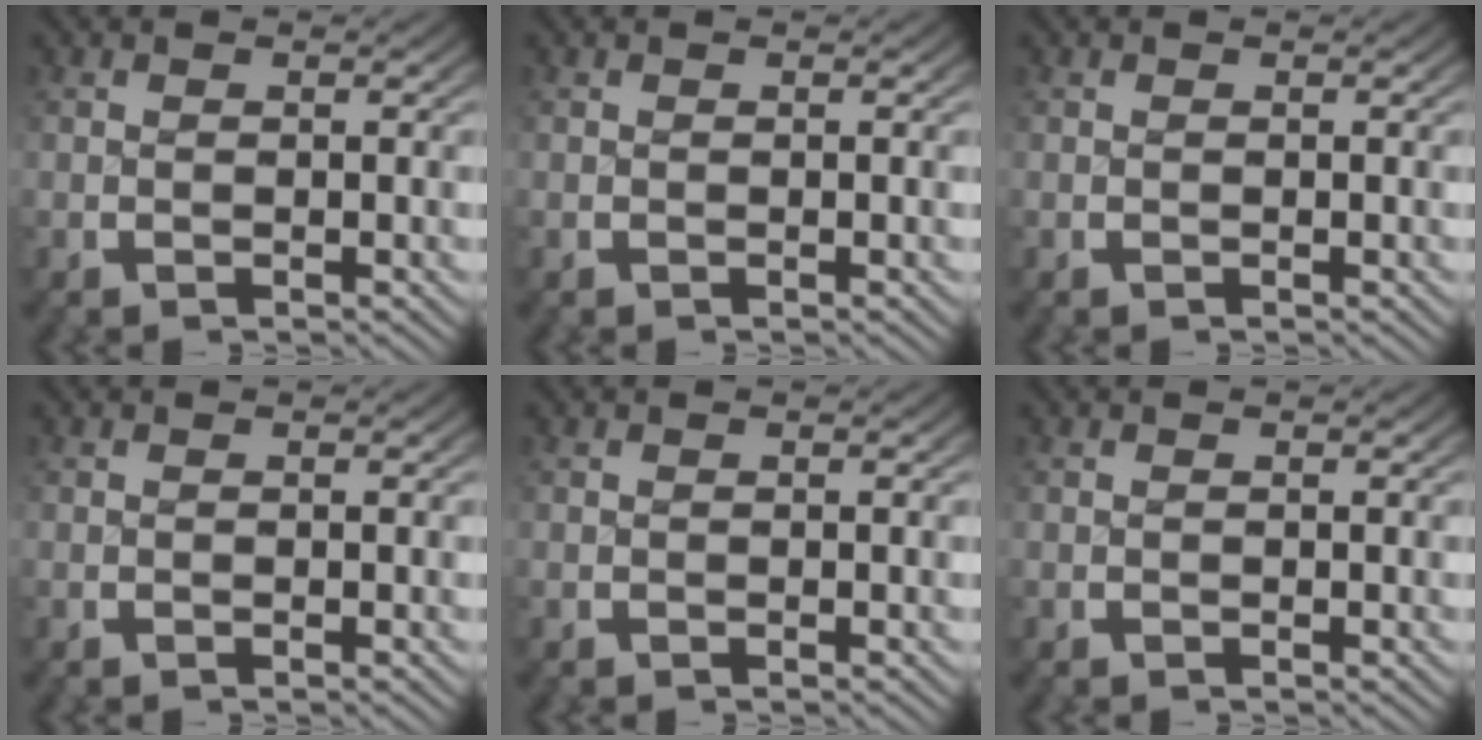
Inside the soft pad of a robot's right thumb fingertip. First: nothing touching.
{"total": 0.0}
{"total": 0.0}
{"total": 0.0}
{"total": 0.0}
{"total": 0.0}